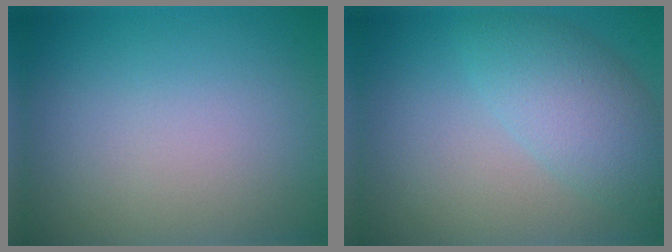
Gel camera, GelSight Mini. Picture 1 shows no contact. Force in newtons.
{"total": 4.5, "press": 4.5, "slide": 0.0}